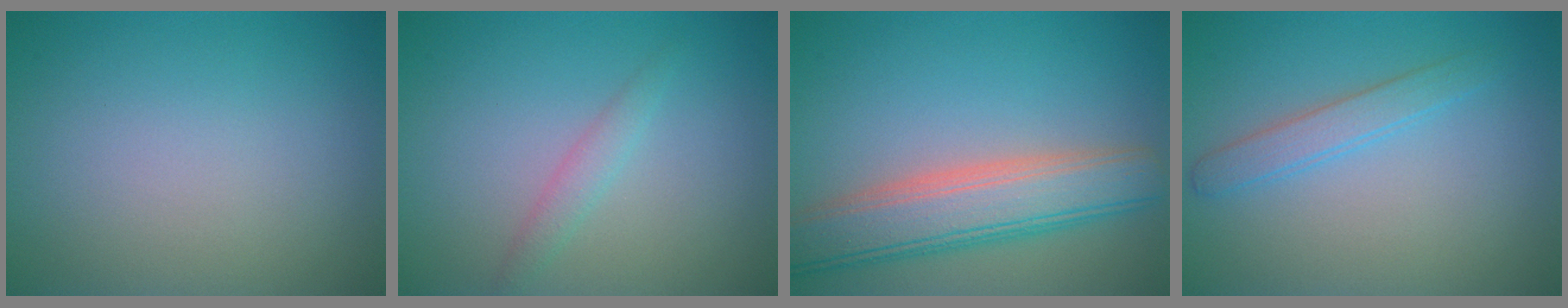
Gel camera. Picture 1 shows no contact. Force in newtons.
{"total": 1.4, "press": 1.4, "slide": 0.0}
{"total": 6.9, "press": 6.9, "slide": 0.5}
{"total": 2.0, "press": 2.0, "slide": 0.0}